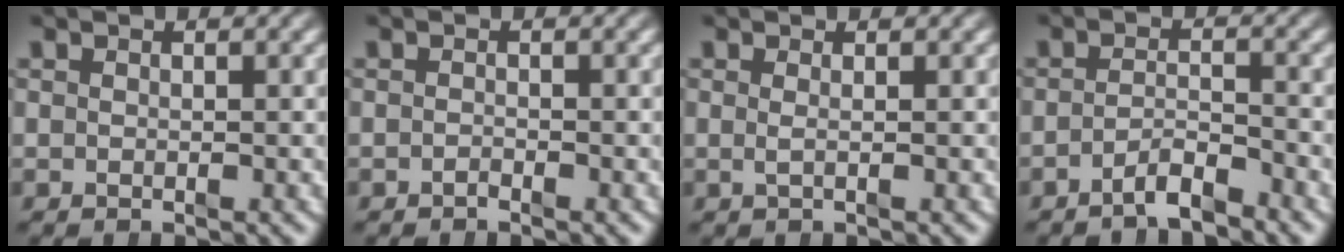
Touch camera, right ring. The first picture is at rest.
{"total": 0.7, "force": [-0.7, -0.2, 0.1], "torque": [0.000, -0.004, -0.012]}
{"total": 0.9, "force": [0.0, -0.6, 0.6], "torque": [-0.016, -0.009, 0.003]}
{"total": 2.8, "force": [-2.5, 0.3, 1.2], "torque": [-0.017, -0.009, -0.043]}